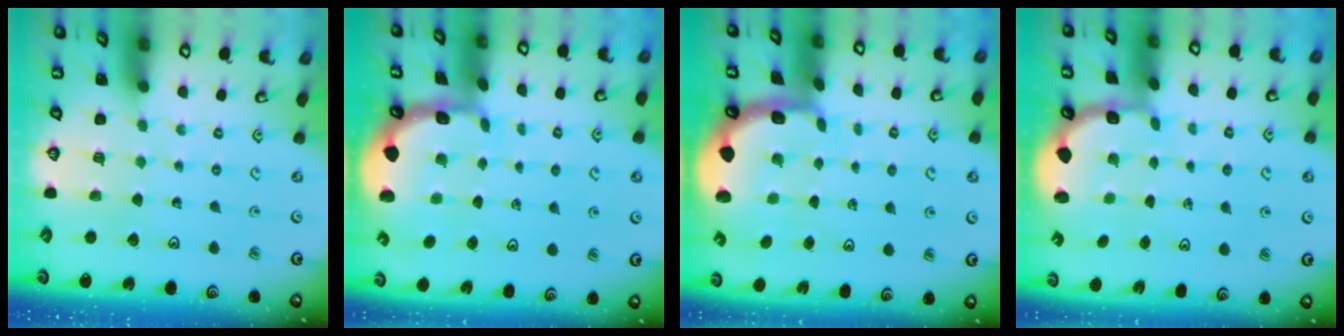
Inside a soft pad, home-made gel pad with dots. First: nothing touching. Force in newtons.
{"total": 1.3, "press": 1.3, "slide": 0.2}
{"total": 2.3, "press": 2.2, "slide": 0.7}
{"total": 2.7, "press": 2.1, "slide": 1.7}